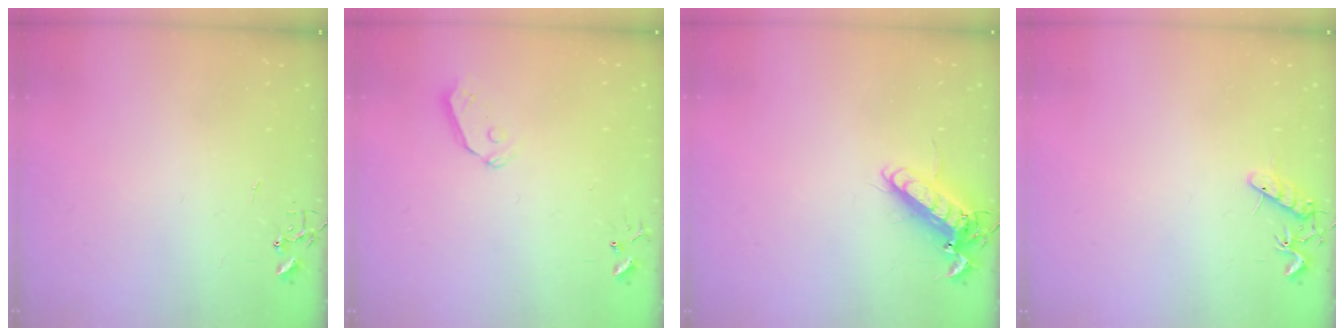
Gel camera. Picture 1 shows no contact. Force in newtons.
{"total": 6.4, "press": 6.4, "slide": 0.6}
{"total": 13.2, "press": 13.0, "slide": 2.1}
{"total": 7.5, "press": 7.4, "slide": 0.6}